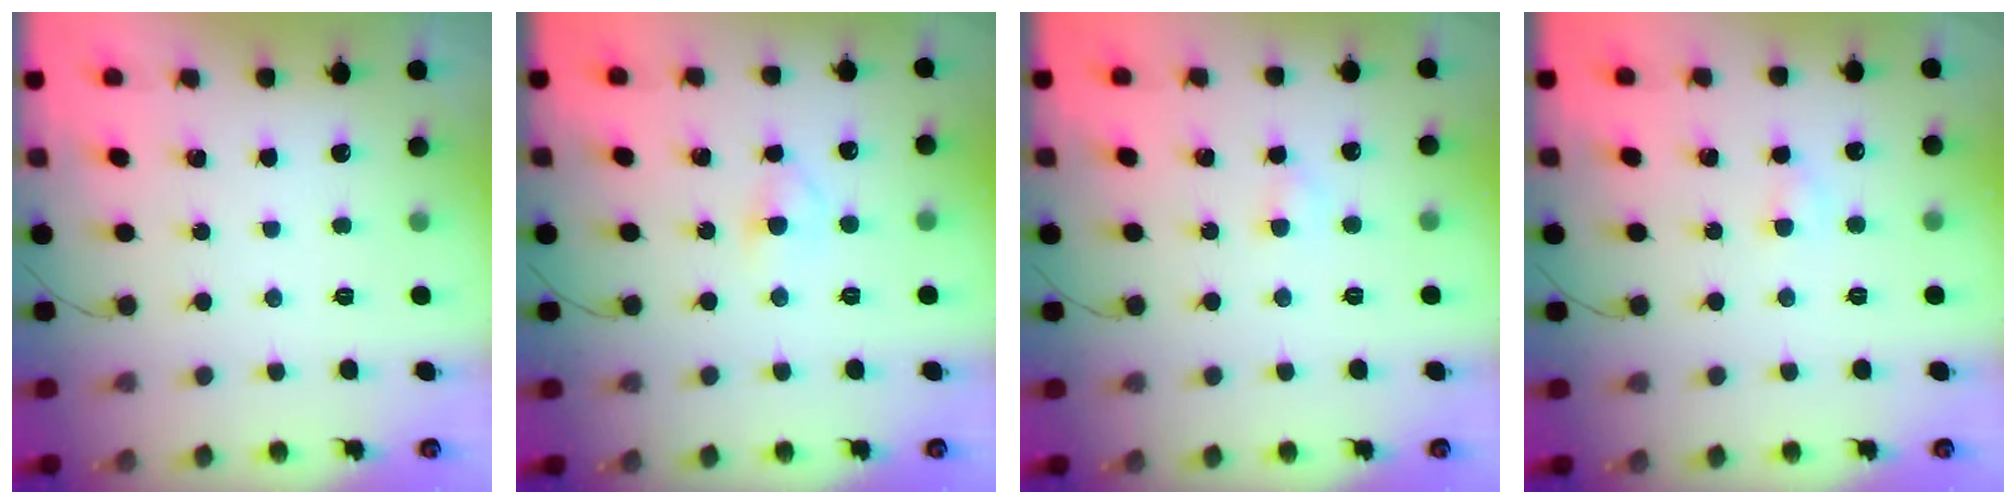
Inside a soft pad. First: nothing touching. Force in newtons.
{"total": 3.4, "press": 3.2, "slide": 1.2}
{"total": 2.6, "press": 2.4, "slide": 0.9}
{"total": 2.9, "press": 2.7, "slide": 1.0}